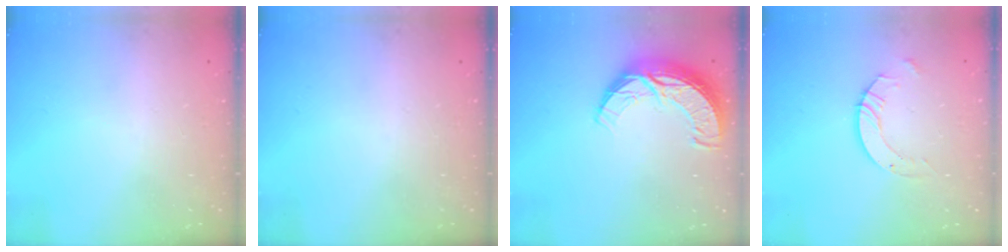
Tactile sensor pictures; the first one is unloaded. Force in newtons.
{"total": 0.0}
{"total": 11.4, "press": 11.4, "slide": 0.8}
{"total": 5.0, "press": 5.0, "slide": 0.3}